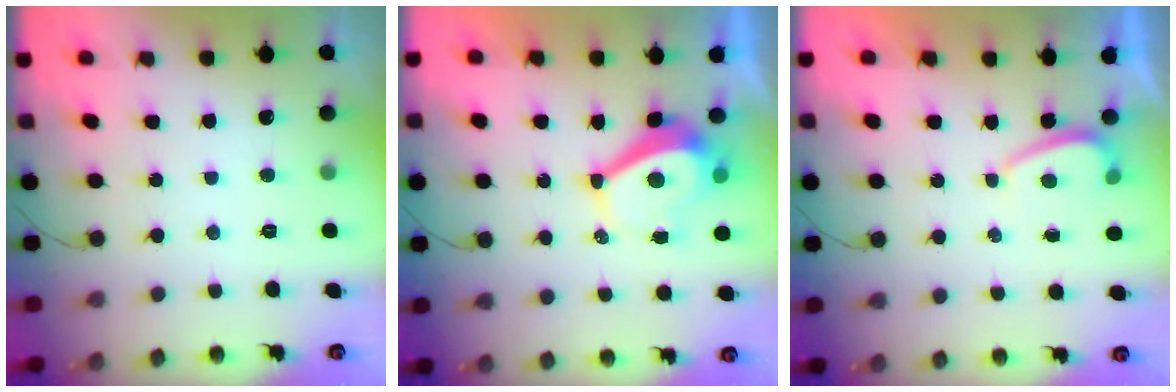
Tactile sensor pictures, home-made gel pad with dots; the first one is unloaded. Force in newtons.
{"total": 5.3, "press": 5.2, "slide": 0.7}
{"total": 0.6, "press": 0.3, "slide": 0.5}